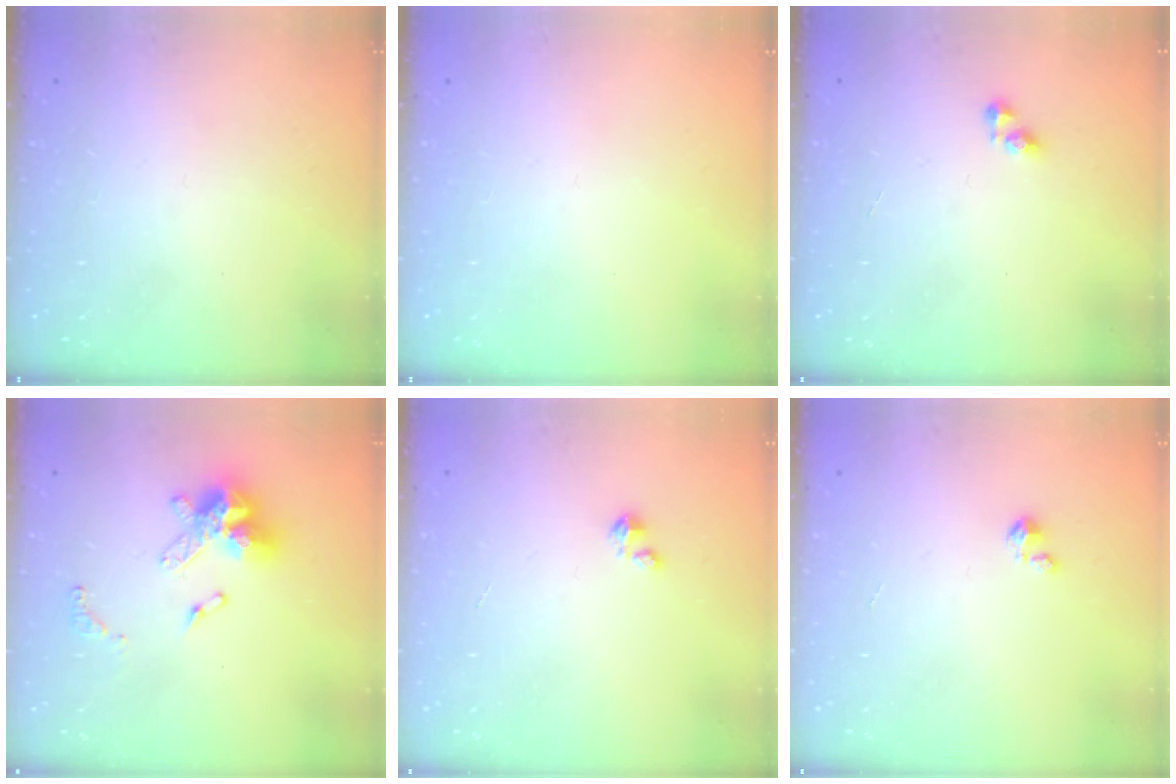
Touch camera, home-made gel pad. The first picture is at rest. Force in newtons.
{"total": 0.0}
{"total": 3.6, "press": 3.6, "slide": 0.5}
{"total": 13.4, "press": 13.4, "slide": 1.3}
{"total": 1.4, "press": 1.4, "slide": 0.2}
{"total": 1.5, "press": 1.5, "slide": 0.1}